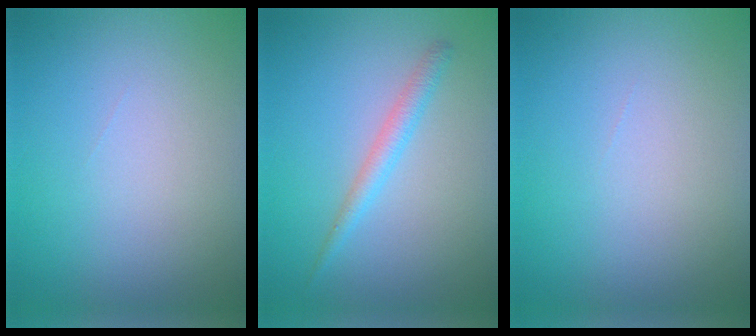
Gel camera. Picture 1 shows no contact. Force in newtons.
{"total": 1.8, "press": 1.8, "slide": 0.1}
{"total": 0.0}